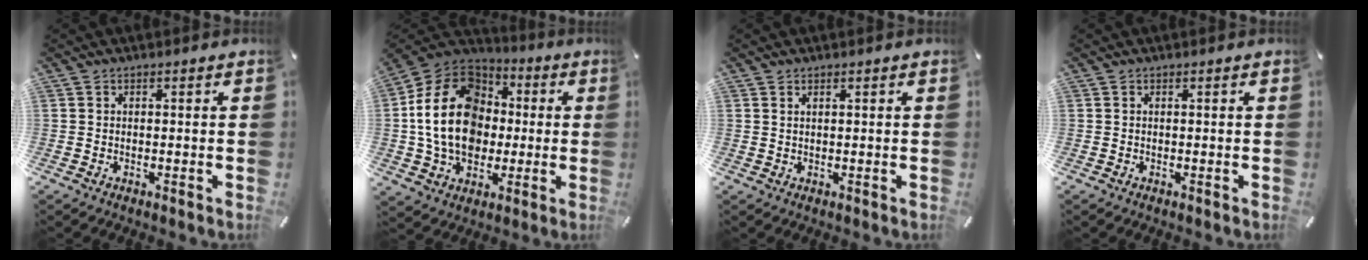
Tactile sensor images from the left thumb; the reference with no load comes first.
{"total": 19.6, "force": [-0.3, 15.8, 11.5], "torque": [-0.253, 0.014, -0.005]}
{"total": 0.9, "force": [0.6, 0.1, 0.7], "torque": [-0.013, -0.001, 0.010]}
{"total": 0.0}